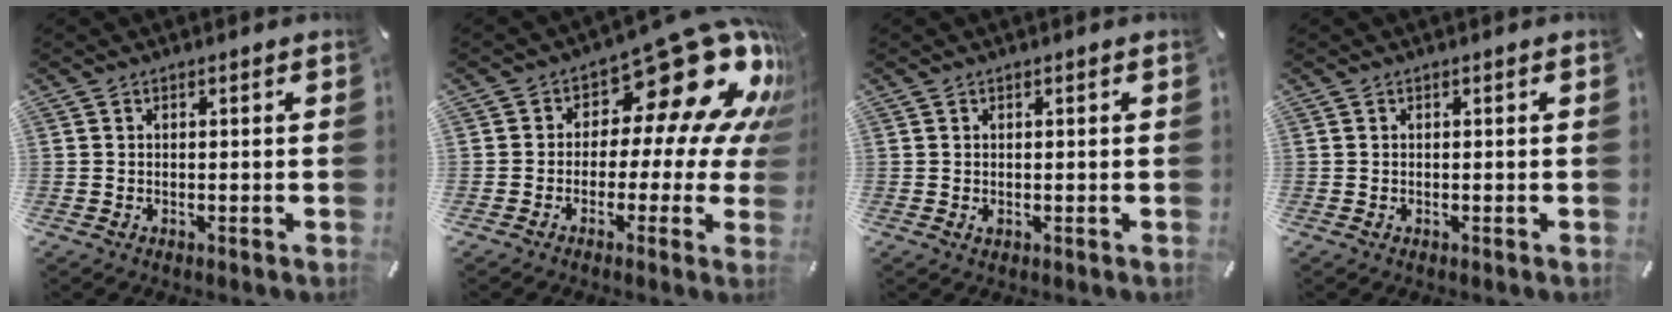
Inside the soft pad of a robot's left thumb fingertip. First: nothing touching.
{"total": 19.2, "force": [10.3, 8.9, 13.5], "torque": [-0.181, -0.080, 0.168]}
{"total": 0.8, "force": [0.0, 0.5, 0.6], "torque": [-0.010, 0.001, -0.001]}
{"total": 0.0}